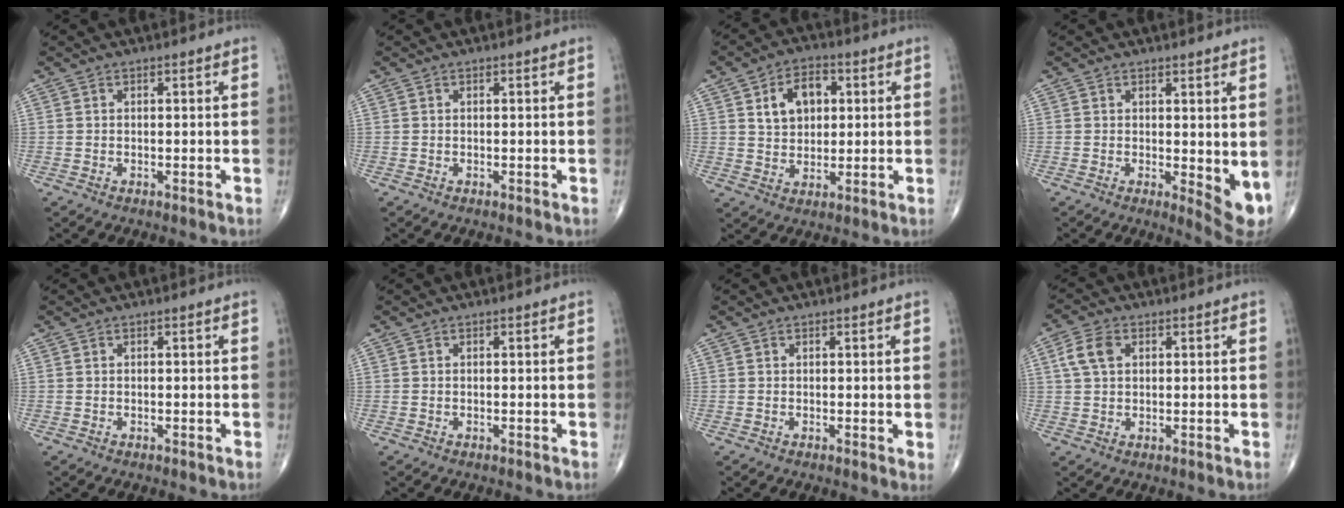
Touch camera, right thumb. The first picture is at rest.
{"total": 0.0}
{"total": 8.9, "force": [2.6, 6.2, 5.9], "torque": [-0.068, -0.001, 0.043]}
{"total": 5.8, "force": [0.7, 2.2, 5.3], "torque": [-0.064, -0.017, 0.014]}
{"total": 0.0}
{"total": 0.0}
{"total": 0.9, "force": [0.4, 0.4, 0.8], "torque": [-0.012, -0.004, 0.003]}
{"total": 5.2, "force": [1.5, 3.4, 3.6], "torque": [-0.074, 0.007, 0.028]}